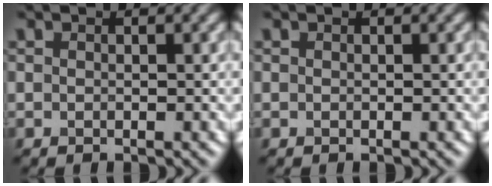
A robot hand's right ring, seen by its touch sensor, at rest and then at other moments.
{"total": 0.0}